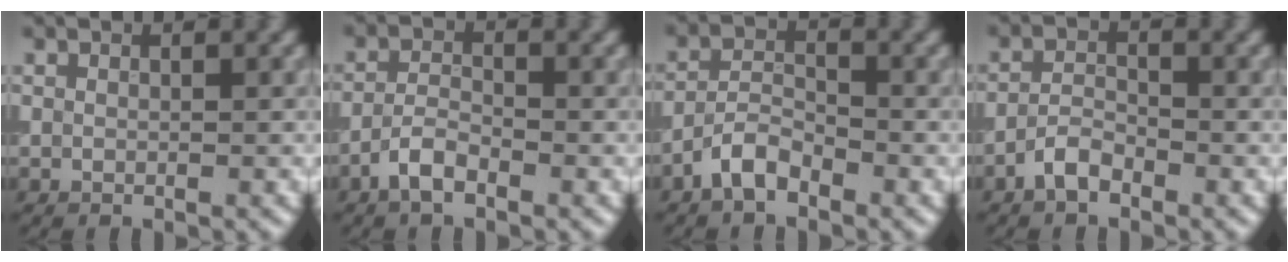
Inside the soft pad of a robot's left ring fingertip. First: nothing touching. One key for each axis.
{"total": 2.5, "fx": -1.6, "fy": 1.0, "fz": 1.7, "tx": -0.035, "ty": 0.005, "tz": -0.040}
{"total": 3.0, "fx": -2.1, "fy": 1.3, "fz": 1.7, "tx": -0.032, "ty": 0.010, "tz": -0.048}
{"total": 2.2, "fx": -1.6, "fy": 1.0, "fz": 1.3, "tx": -0.024, "ty": 0.007, "tz": -0.036}